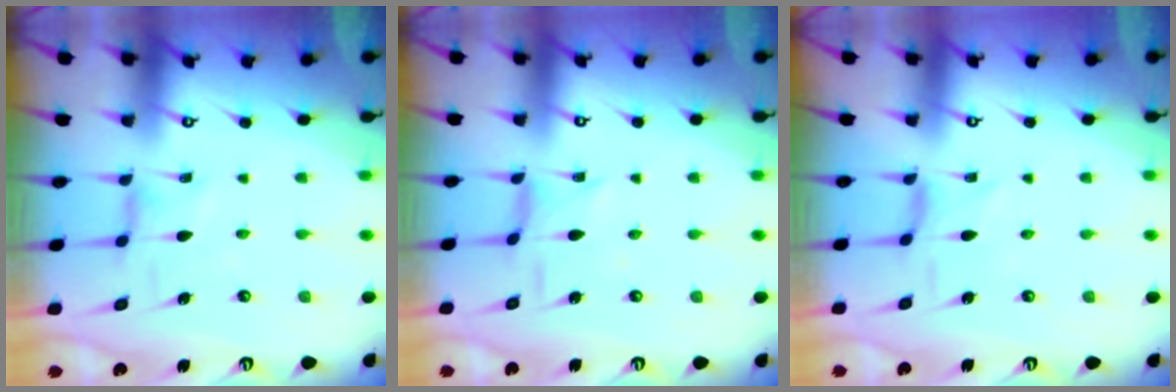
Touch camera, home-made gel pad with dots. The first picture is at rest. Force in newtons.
{"total": 1.2, "press": 1.2, "slide": 0.2}
{"total": 0.0}